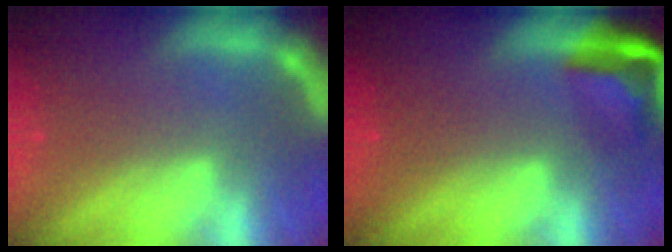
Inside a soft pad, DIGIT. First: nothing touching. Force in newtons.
{"total": 5.0}